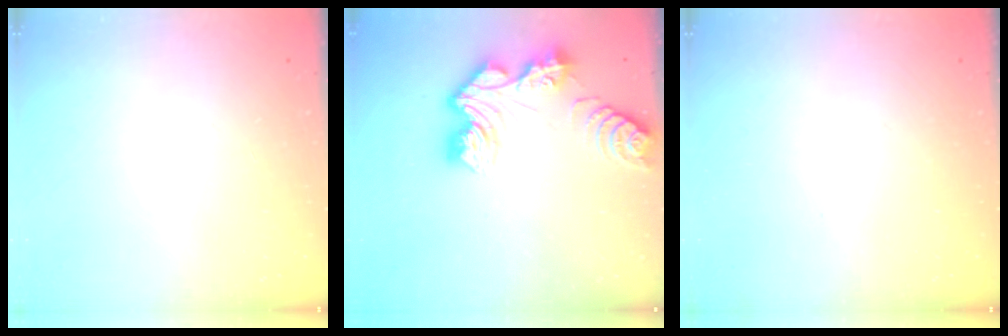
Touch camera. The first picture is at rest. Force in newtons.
{"total": 13.2, "press": 13.2, "slide": 1.2}
{"total": 0.0}